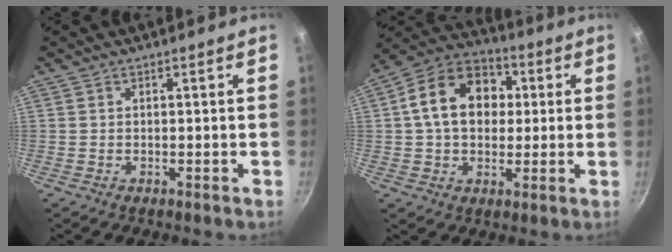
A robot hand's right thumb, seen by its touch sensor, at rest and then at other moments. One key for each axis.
{"total": 15.6, "fx": 2.4, "fy": 11.6, "fz": 10.1, "tx": -0.140, "ty": 0.025, "tz": 0.023}